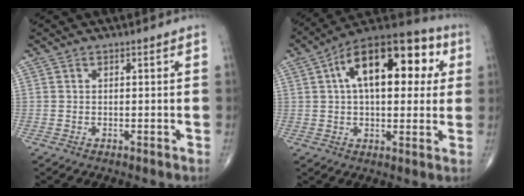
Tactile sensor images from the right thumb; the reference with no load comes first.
{"total": 21.2, "force": [5.8, 10.8, 17.4], "torque": [-0.236, 0.030, 0.078]}